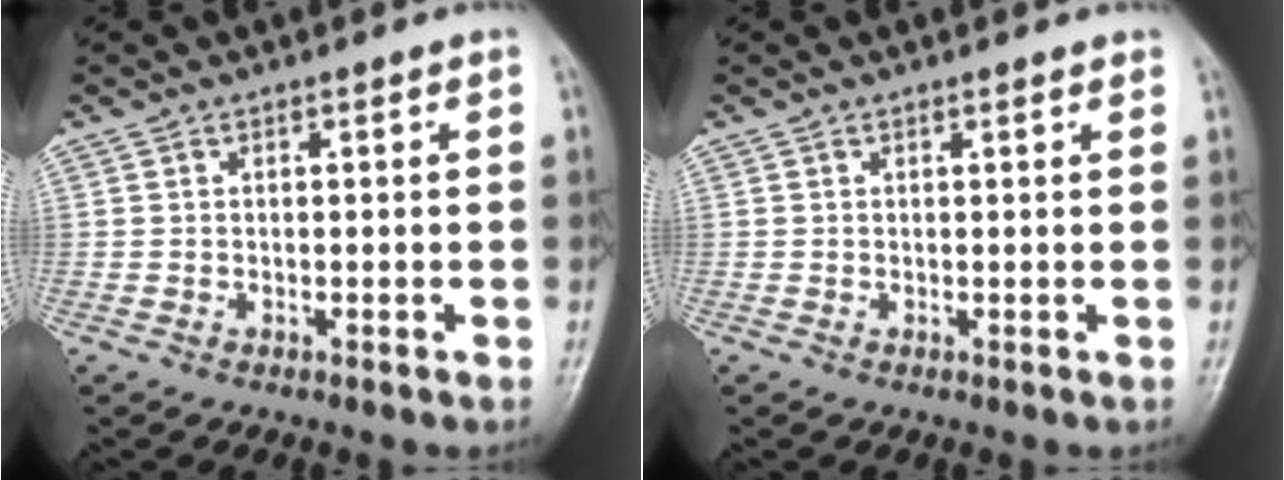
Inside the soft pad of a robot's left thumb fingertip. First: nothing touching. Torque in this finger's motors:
{"motor_torque": [-0.12, -0.05, 0.02, 0.06, 0.00]}